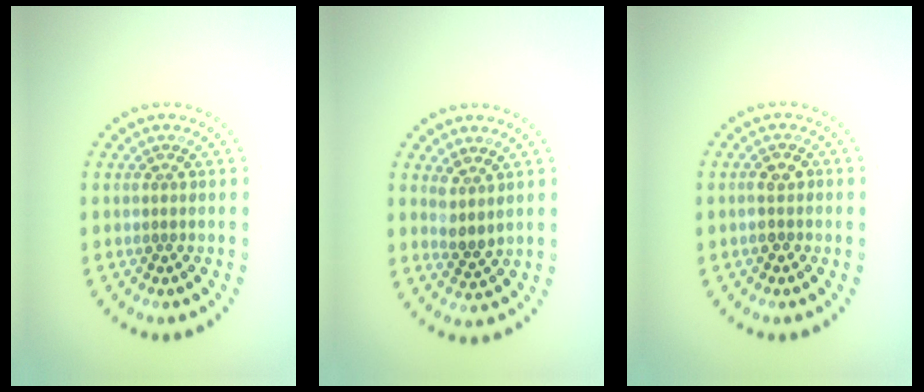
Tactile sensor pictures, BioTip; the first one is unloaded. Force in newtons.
{"total": 1.9, "press": 1.6, "slide": 1.1}
{"total": 1.7, "press": 1.7, "slide": 0.4}